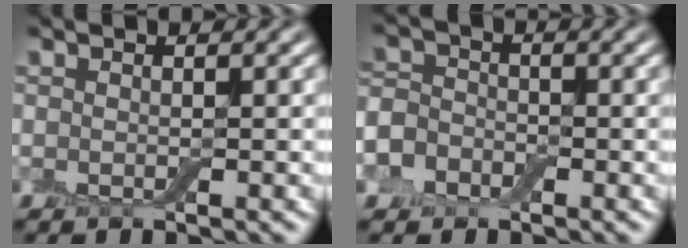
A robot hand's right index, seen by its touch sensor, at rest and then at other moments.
{"total": 5.0, "force": [-2.5, 3.9, 1.8], "torque": [-0.027, -0.002, -0.062]}